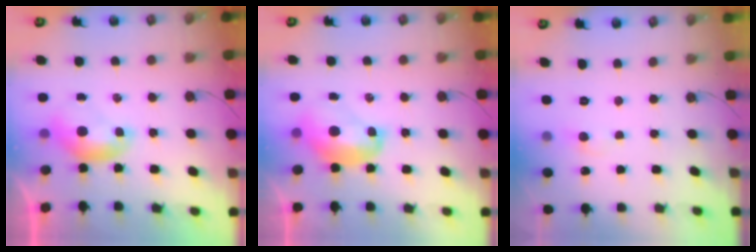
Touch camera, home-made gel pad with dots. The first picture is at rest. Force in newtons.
{"total": 3.4, "press": 3.4, "slide": 0.5}
{"total": 1.4, "press": 1.2, "slide": 0.7}